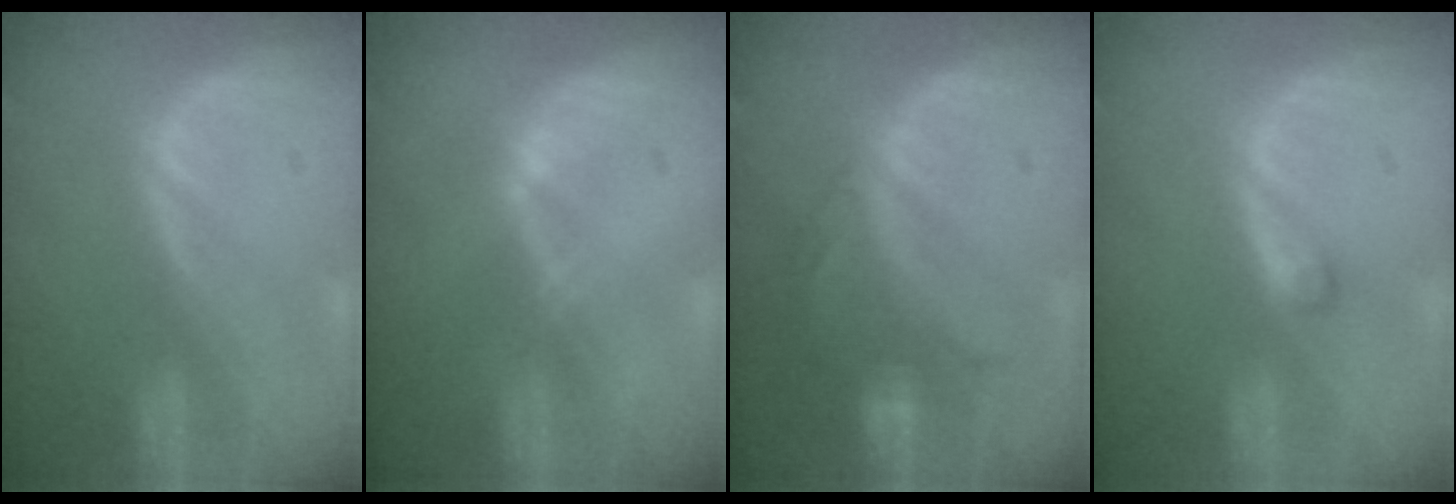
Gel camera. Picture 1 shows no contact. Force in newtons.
{"total": 0.6, "press": 0.5, "slide": 0.2}
{"total": 6.6, "press": 6.2, "slide": 2.2}
{"total": 1.2, "press": 1.2, "slide": 0.2}